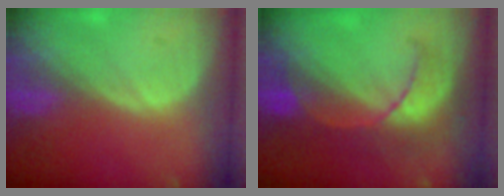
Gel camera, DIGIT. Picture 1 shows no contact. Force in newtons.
{"total": 8.0, "press": 7.5, "slide": 2.7}